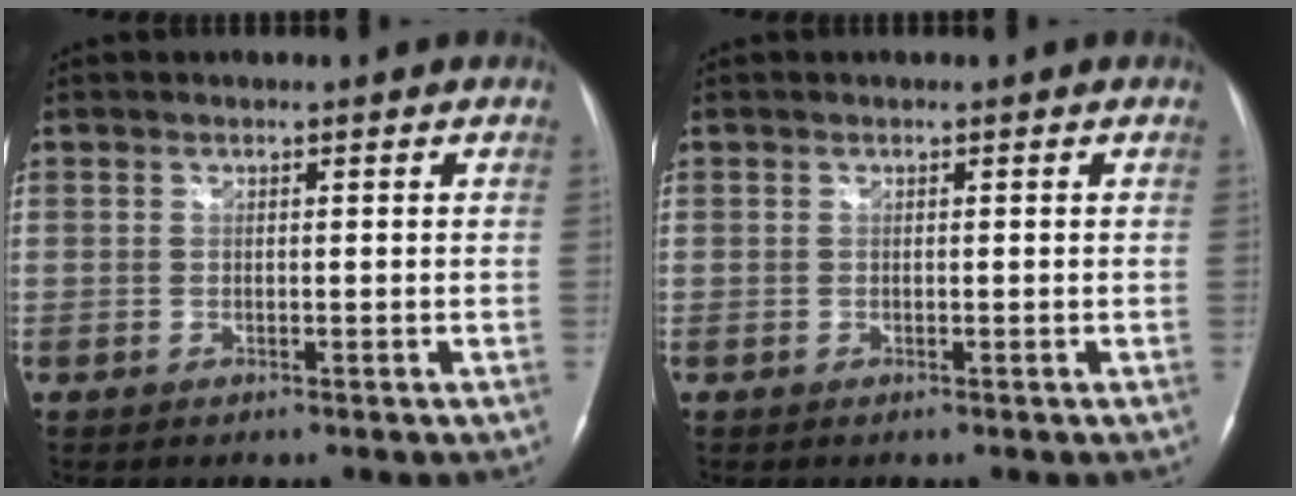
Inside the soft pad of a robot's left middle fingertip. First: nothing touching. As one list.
[{"total": 0.0}]